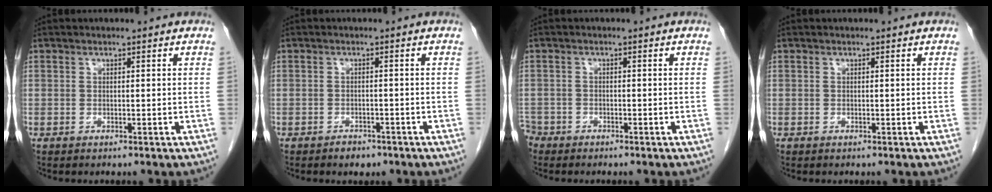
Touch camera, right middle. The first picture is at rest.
{"total": 2.1, "force": [-1.6, 1.1, 0.7], "torque": [-0.018, 0.001, -0.018]}
{"total": 3.0, "force": [-2.5, 1.6, 0.2], "torque": [-0.009, 0.001, -0.050]}
{"total": 0.0}